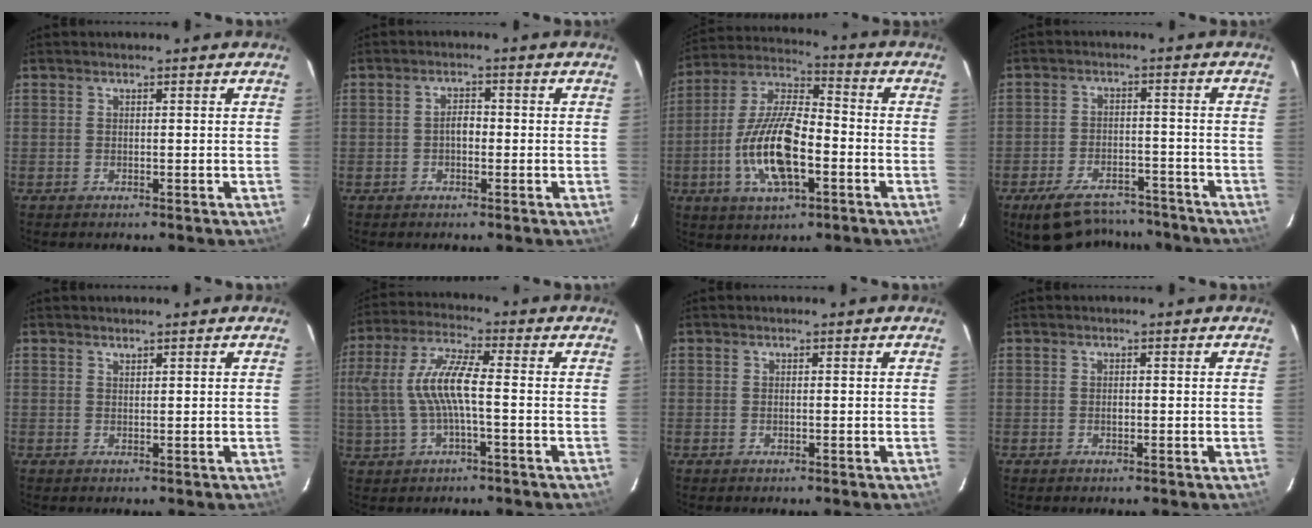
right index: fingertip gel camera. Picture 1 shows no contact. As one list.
[{"total": 2.1, "force": [-0.5, 1.3, 1.6], "torque": [-0.030, 0.009, -0.010]}, {"total": 15.9, "force": [-4.6, 6.1, 14.0], "torque": [-0.291, -0.004, -0.088]}, {"total": 13.6, "force": [-11.0, 5.8, 5.5], "torque": [-0.120, 0.004, -0.150]}, {"total": 0.6, "force": [0.6, 0.1, 0.0], "torque": [-0.001, 0.001, 0.012]}, {"total": 11.0, "force": [-0.7, 2.8, 10.6], "torque": [-0.219, 0.008, -0.008]}, {"total": 0.5, "force": [0.0, 0.2, 0.4], "torque": [-0.010, 0.001, 0.000]}, {"total": 0.9, "force": [-0.2, 0.6, 0.7], "torque": [-0.011, 0.002, -0.002]}]